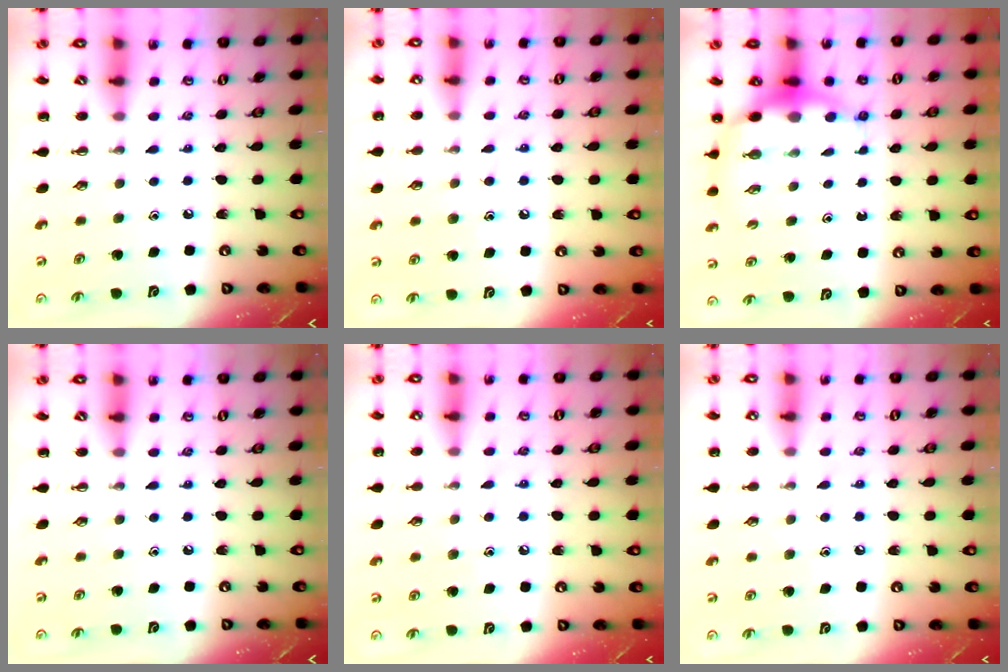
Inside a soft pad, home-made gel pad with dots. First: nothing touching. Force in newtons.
{"total": 7.0, "press": 6.8, "slide": 1.3}
{"total": 7.3, "press": 7.1, "slide": 1.7}
{"total": 0.0}
{"total": 6.7, "press": 6.5, "slide": 1.7}
{"total": 5.8, "press": 5.6, "slide": 1.6}